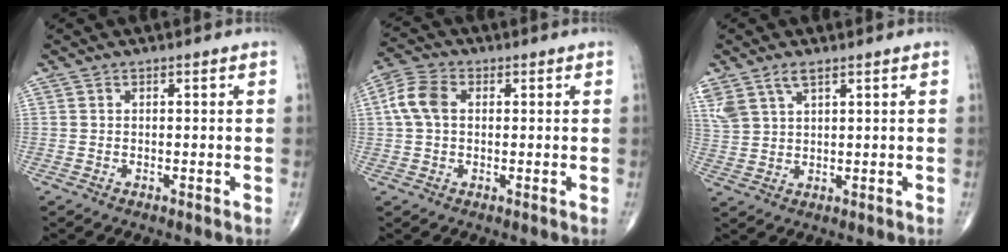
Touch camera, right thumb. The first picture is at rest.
{"total": 6.5, "force": [0.9, 4.5, 4.6], "torque": [-0.102, 0.018, 0.013]}
{"total": 6.9, "force": [4.3, 3.2, 4.4], "torque": [-0.100, -0.001, 0.095]}